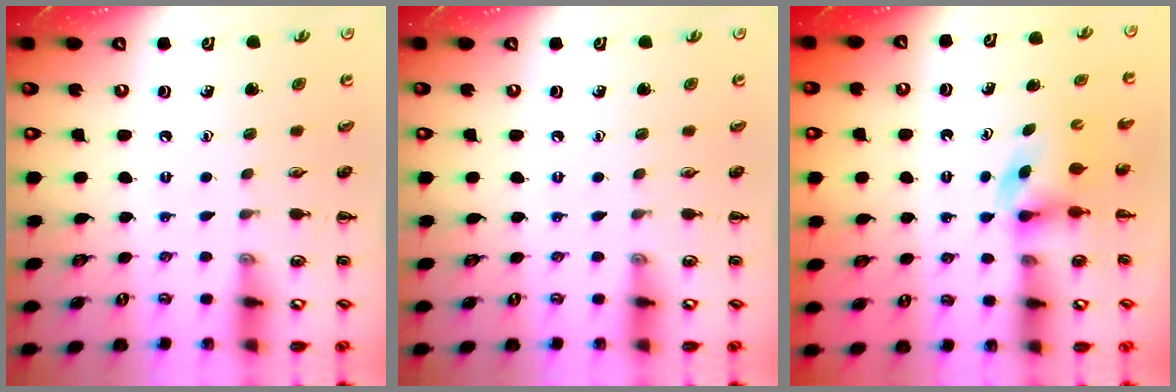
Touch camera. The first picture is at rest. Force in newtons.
{"total": 0.0}
{"total": 3.5, "press": 3.4, "slide": 0.6}